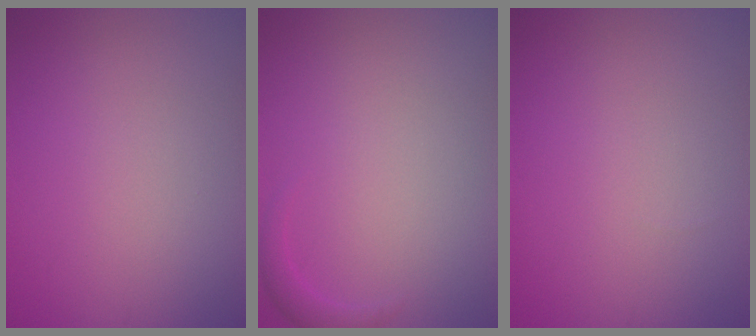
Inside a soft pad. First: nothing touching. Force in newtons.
{"total": 1.0, "press": 1.0, "slide": 0.1}
{"total": 0.0}